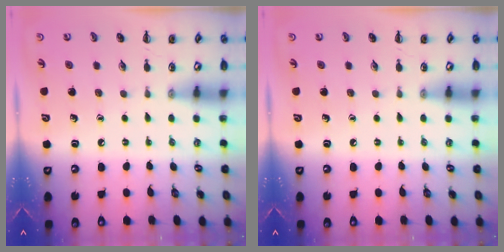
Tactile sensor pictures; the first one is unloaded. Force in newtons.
{"total": 0.0}